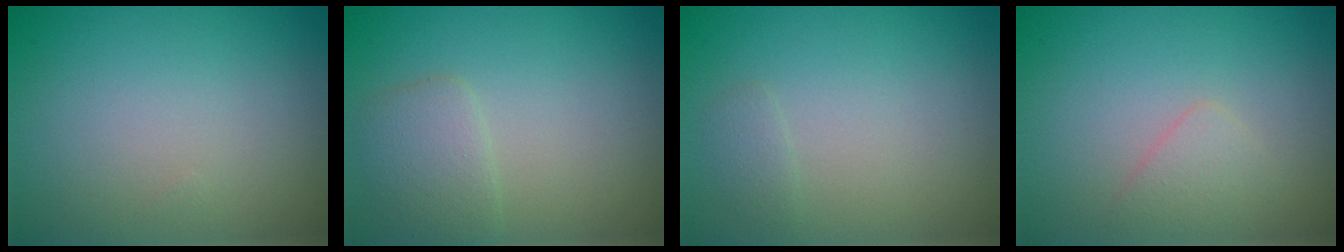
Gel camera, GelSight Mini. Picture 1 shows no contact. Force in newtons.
{"total": 2.2, "press": 2.2, "slide": 0.1}
{"total": 0.8, "press": 0.8, "slide": 0.1}
{"total": 1.5, "press": 1.5, "slide": 0.0}